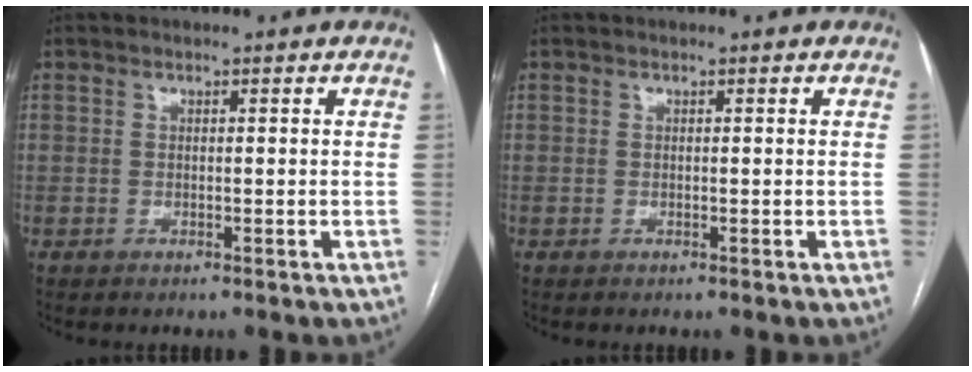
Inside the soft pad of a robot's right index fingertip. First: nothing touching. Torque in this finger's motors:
{"motor_torque": [0.00, 0.00, 0.00, 0.00]}